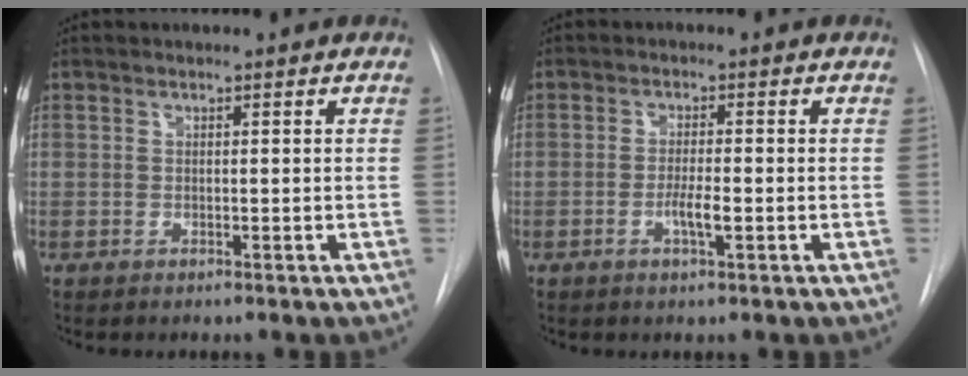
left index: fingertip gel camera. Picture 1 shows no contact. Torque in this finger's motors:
{"motor_torque": [0.55, 0.13, 0.03, 0.04]}